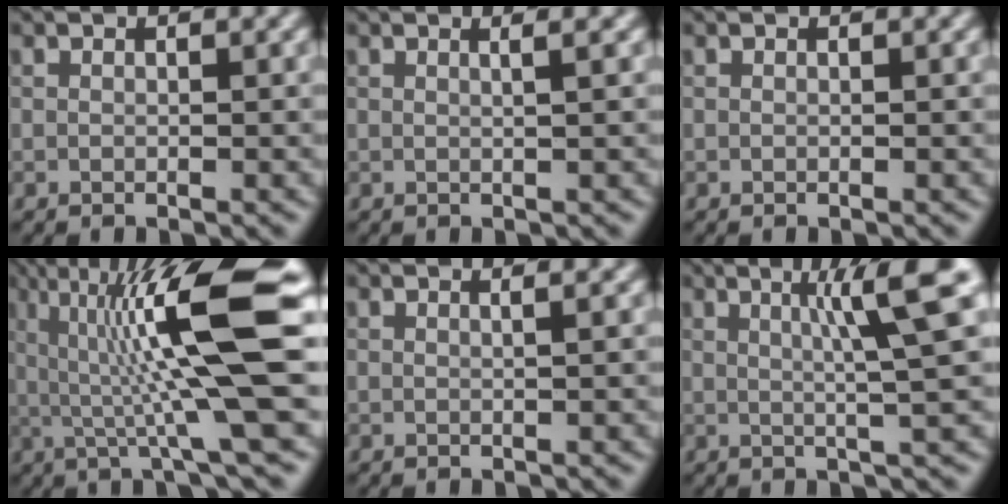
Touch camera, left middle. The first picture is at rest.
{"total": 1.8, "force": [0.7, 0.8, 1.5], "torque": [-0.020, 0.006, -0.006]}
{"total": 0.0}
{"total": 11.9, "force": [1.5, 1.6, 11.7], "torque": [-0.184, 0.017, 0.024]}
{"total": 1.5, "force": [0.5, 0.7, 1.2], "torque": [-0.014, 0.005, -0.008]}
{"total": 6.4, "force": [2.0, 0.8, 6.1], "torque": [-0.085, 0.015, 0.031]}